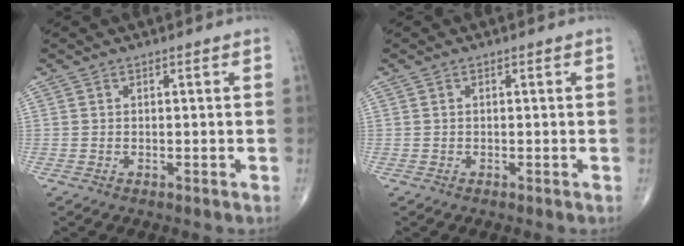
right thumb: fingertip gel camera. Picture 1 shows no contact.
{"total": 0.0}